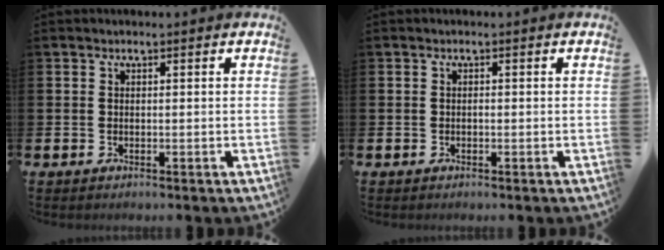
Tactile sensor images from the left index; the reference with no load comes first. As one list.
[{"total": 0.0}]